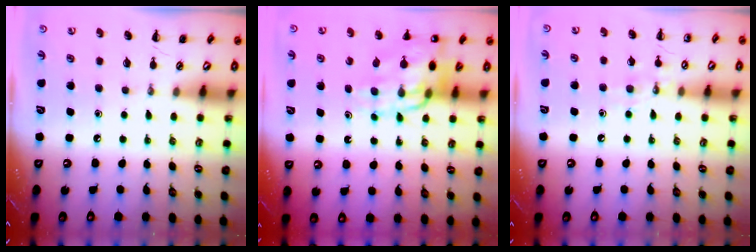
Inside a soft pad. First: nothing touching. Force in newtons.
{"total": 13.8, "press": 13.4, "slide": 3.4}
{"total": 7.5, "press": 7.3, "slide": 1.5}